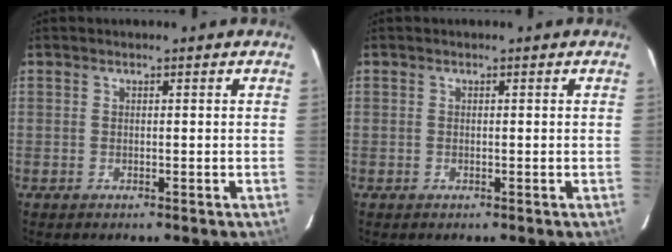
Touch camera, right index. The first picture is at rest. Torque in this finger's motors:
{"motor_torque": [0.05, 0.10, 0.14, 0.00]}